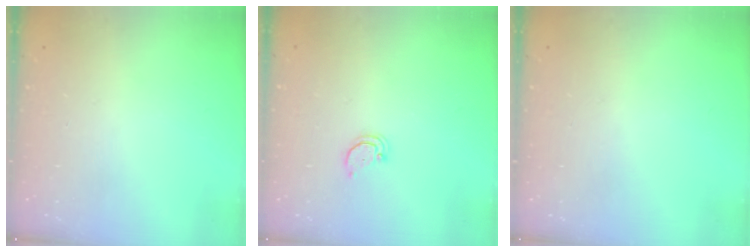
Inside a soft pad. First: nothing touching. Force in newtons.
{"total": 2.0, "press": 2.0, "slide": 0.2}
{"total": 0.0}